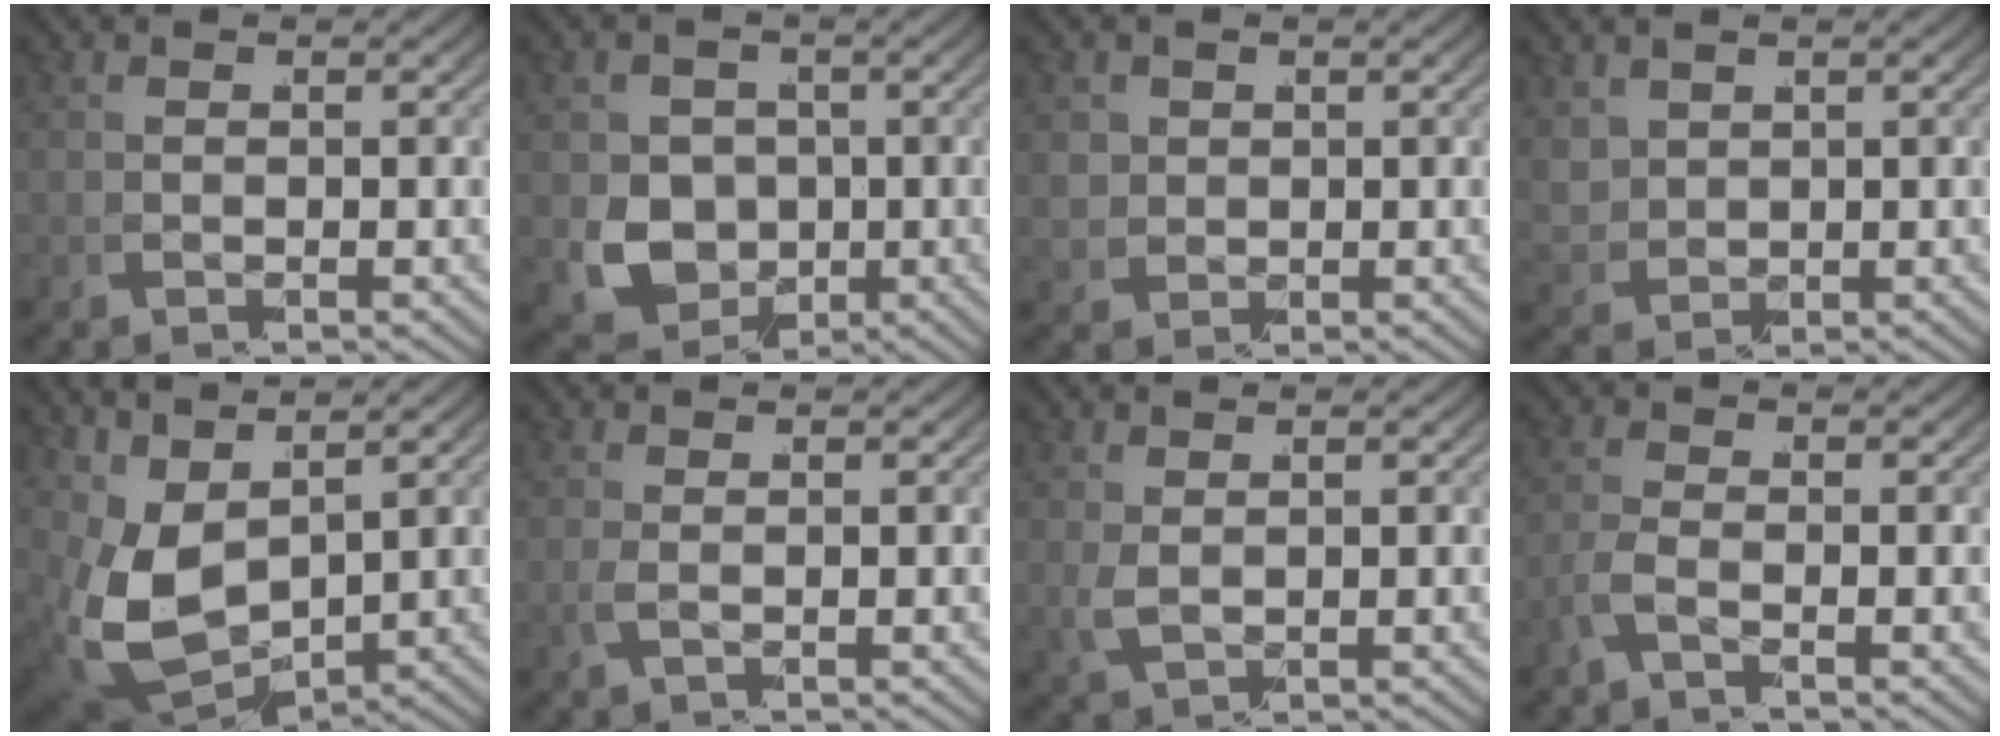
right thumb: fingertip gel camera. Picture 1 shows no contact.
{"total": 9.2, "force": [-1.2, 7.8, 4.7], "torque": [-0.109, -0.052, 0.001]}
{"total": 3.0, "force": [0.9, 2.6, 1.2], "torque": [-0.040, -0.017, 0.033]}
{"total": 2.4, "force": [1.6, 1.5, 1.0], "torque": [-0.032, -0.012, 0.051]}
{"total": 9.6, "force": [0.0, 6.9, 6.7], "torque": [-0.187, -0.064, 0.037]}
{"total": 0.9, "force": [0.2, 0.2, 0.9], "torque": [-0.034, -0.005, 0.011]}
{"total": 1.6, "force": [0.9, 0.6, 1.2], "torque": [-0.037, -0.007, 0.033]}
{"total": 1.8, "force": [-0.7, 0.2, 1.6], "torque": [-0.048, -0.008, -0.011]}